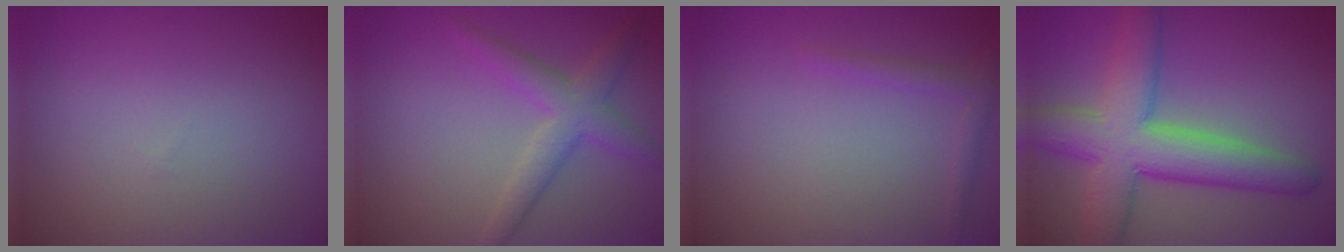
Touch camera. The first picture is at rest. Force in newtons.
{"total": 3.4, "press": 3.4, "slide": 0.1}
{"total": 1.2, "press": 1.2, "slide": 0.1}
{"total": 8.7, "press": 8.7, "slide": 0.5}